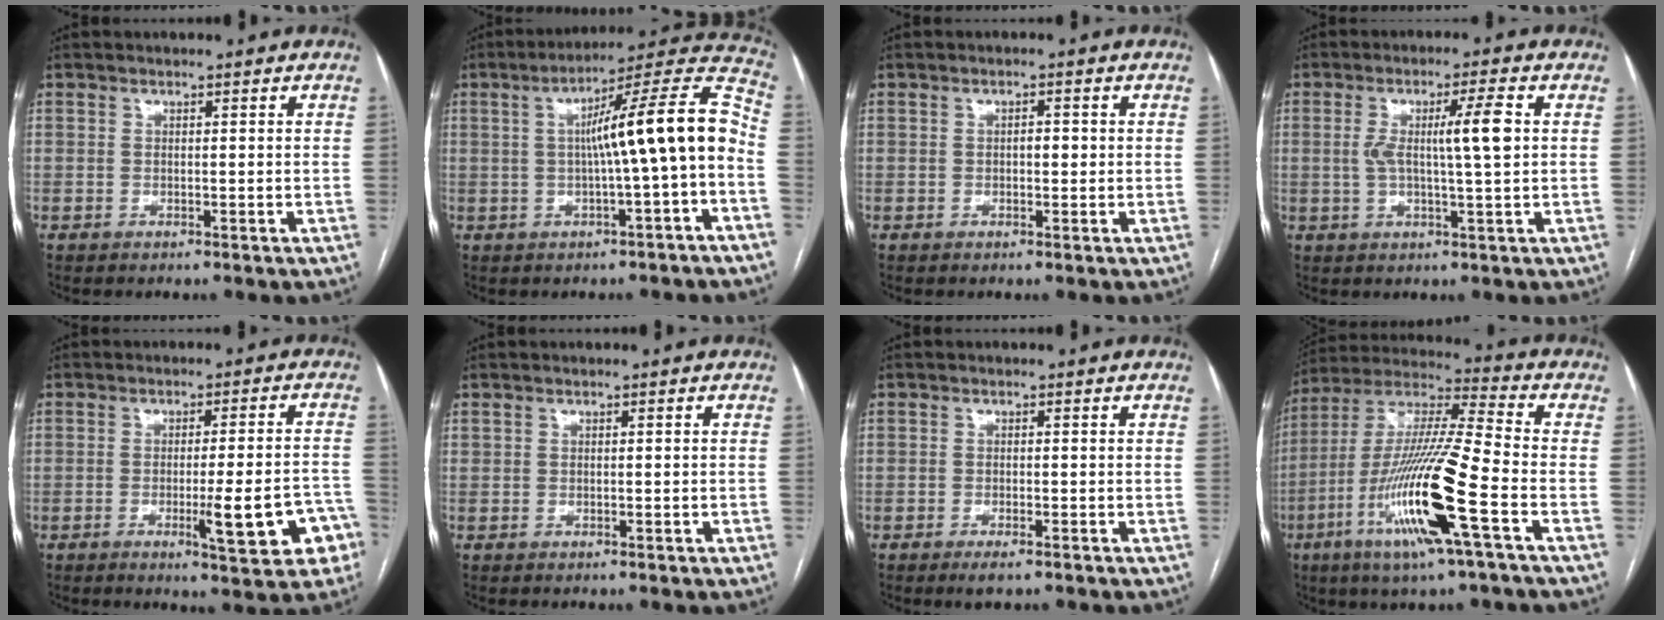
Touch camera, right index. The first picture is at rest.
{"total": 14.1, "force": [-1.1, -0.1, 14.0], "torque": [-0.199, 0.036, -0.018]}
{"total": 1.5, "force": [0.0, 0.7, 1.3], "torque": [-0.021, 0.004, 0.001]}
{"total": 6.8, "force": [0.9, -0.2, 6.7], "torque": [-0.118, 0.007, 0.018]}
{"total": 10.2, "force": [-3.9, 1.4, 9.3], "torque": [-0.116, 0.008, -0.043]}
{"total": 0.0}
{"total": 2.2, "force": [-1.4, 0.3, 1.6], "torque": [-0.028, -0.003, -0.020]}
{"total": 18.7, "force": [-6.9, 0.2, 17.4], "torque": [-0.361, -0.020, -0.134]}